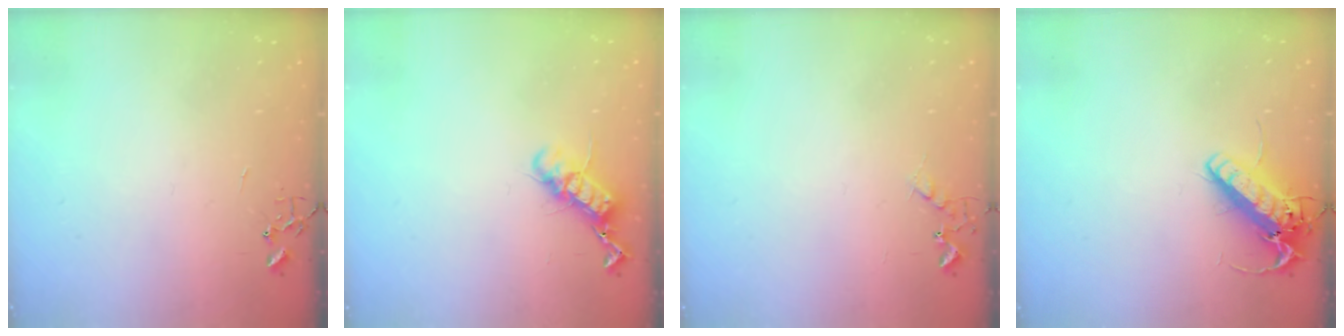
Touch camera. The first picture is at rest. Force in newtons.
{"total": 12.0, "press": 11.9, "slide": 0.7}
{"total": 4.8, "press": 4.7, "slide": 0.8}
{"total": 14.8, "press": 14.5, "slide": 2.9}